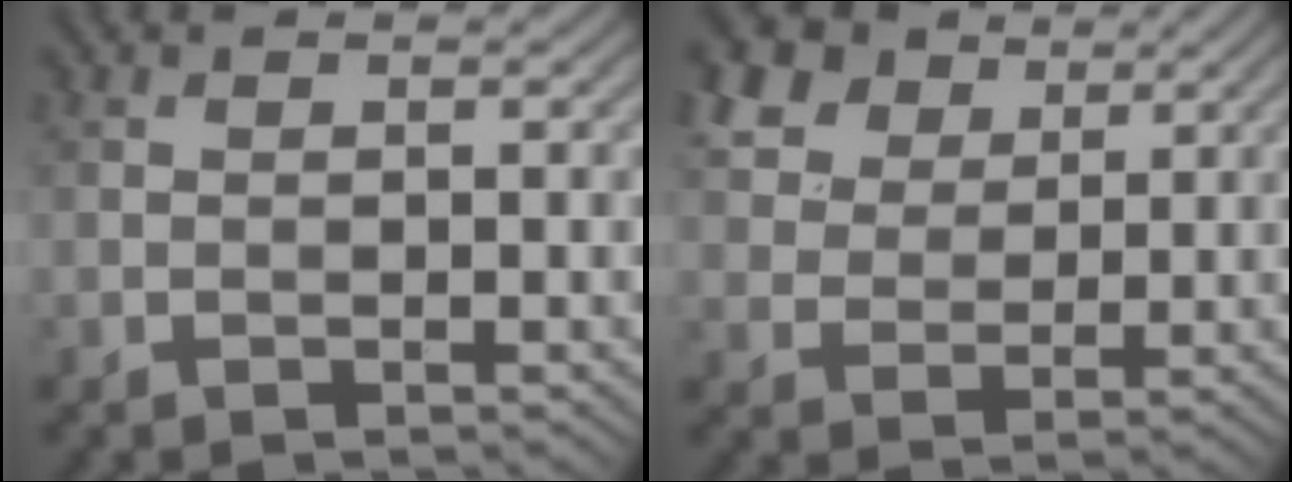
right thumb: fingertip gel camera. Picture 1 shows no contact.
{"total": 10.3, "force": [6.4, 6.6, 4.7], "torque": [-0.166, 0.011, 0.130]}